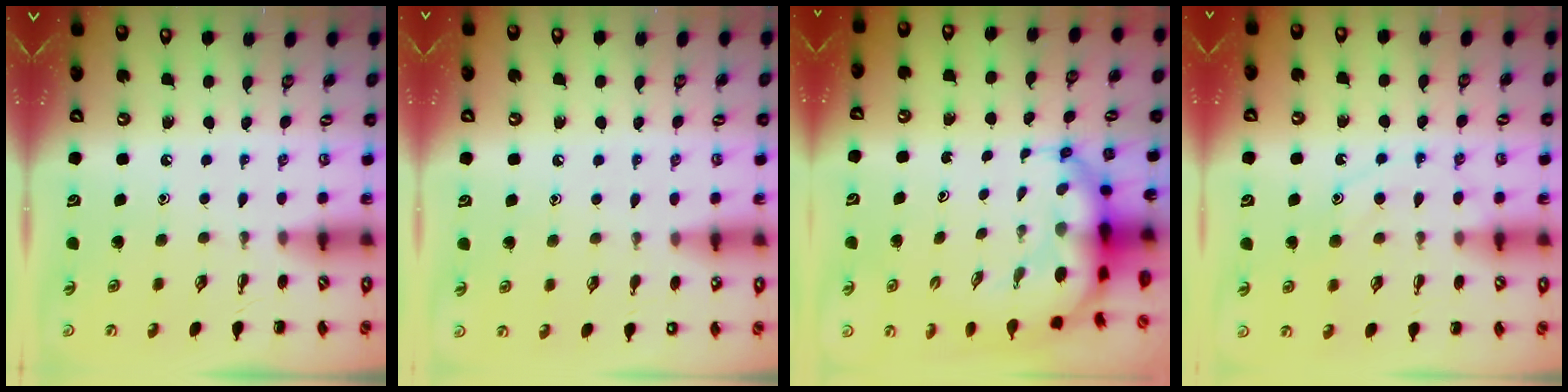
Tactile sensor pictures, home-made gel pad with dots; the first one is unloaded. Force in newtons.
{"total": 6.0, "press": 5.7, "slide": 2.0}
{"total": 8.0, "press": 7.7, "slide": 2.0}
{"total": 11.1, "press": 11.1, "slide": 0.8}